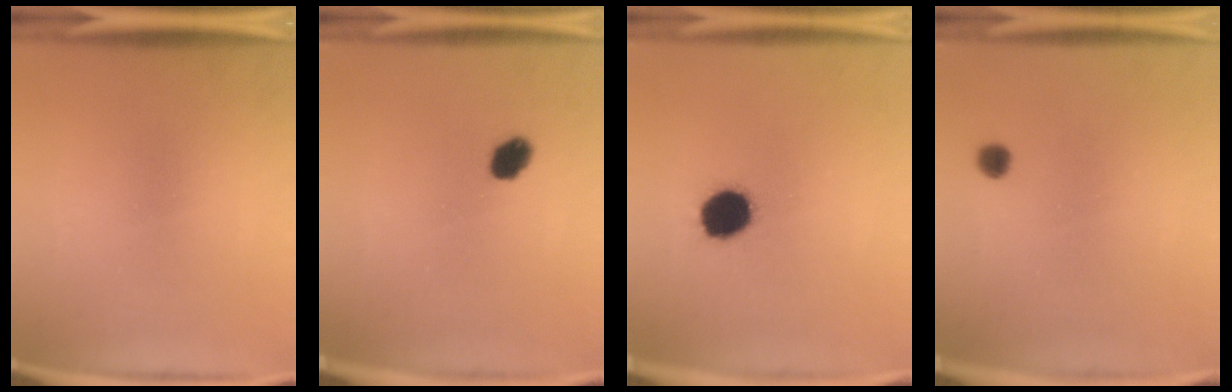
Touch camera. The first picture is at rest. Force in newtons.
{"total": 4.0}
{"total": 11.4}
{"total": 1.8}